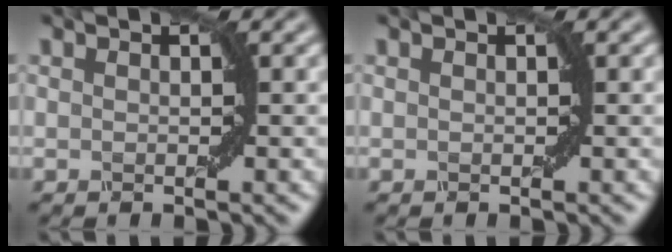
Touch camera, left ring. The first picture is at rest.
{"total": 0.0}